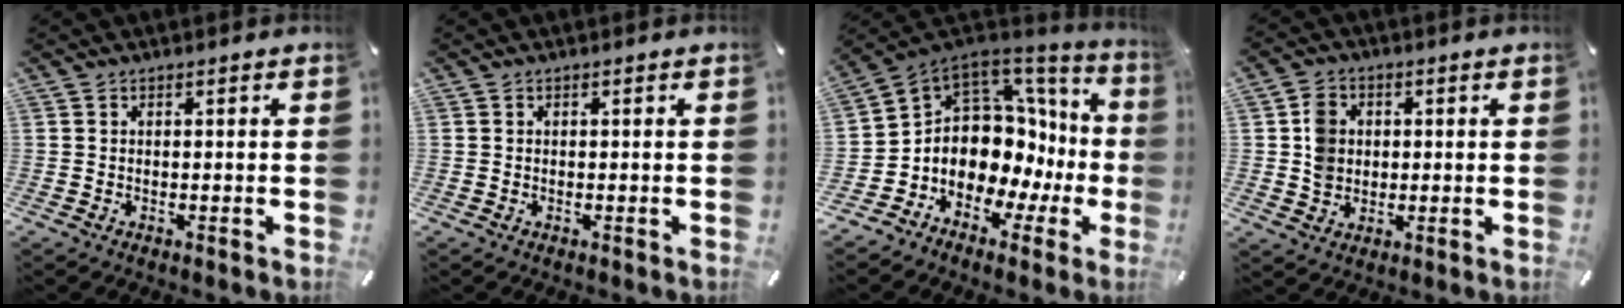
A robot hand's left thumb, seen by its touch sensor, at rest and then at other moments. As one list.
[{"total": 0.0}, {"total": 11.3, "force": [0.5, 9.5, 6.1], "torque": [-0.105, -0.053, 0.017]}, {"total": 5.8, "force": [0.5, 5.3, 2.3], "torque": [-0.028, 0.002, 0.008]}]